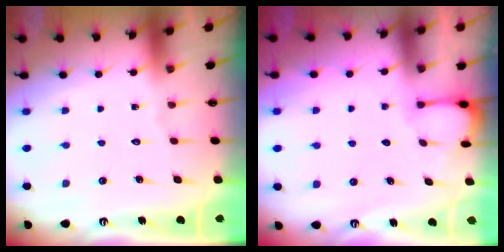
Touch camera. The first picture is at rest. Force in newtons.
{"total": 1.7, "press": 1.7, "slide": 0.1}